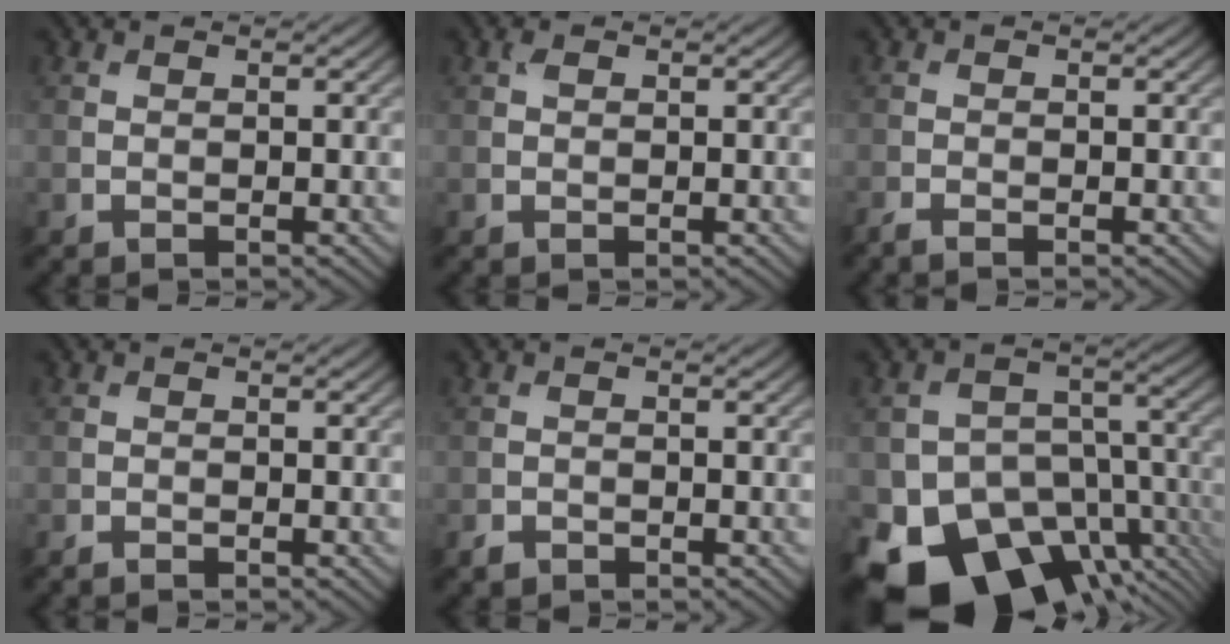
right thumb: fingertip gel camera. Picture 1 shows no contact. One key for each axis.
{"total": 0.8, "fx": 0.4, "fy": 0.5, "fz": 0.5, "tx": -0.013, "ty": 0.001, "tz": 0.007}
{"total": 1.1, "fx": -1.0, "fy": 0.1, "fz": 0.5, "tx": -0.014, "ty": -0.005, "tz": -0.026}
{"total": 0.8, "fx": -0.7, "fy": 0.1, "fz": 0.2, "tx": -0.004, "ty": -0.003, "tz": -0.015}
{"total": 1.0, "fx": -0.8, "fy": 0.5, "fz": 0.2, "tx": -0.005, "ty": -0.003, "tz": -0.017}
{"total": 15.4, "fx": -9.0, "fy": 9.5, "fz": 8.2, "tx": -0.147, "ty": -0.046, "tz": -0.136}